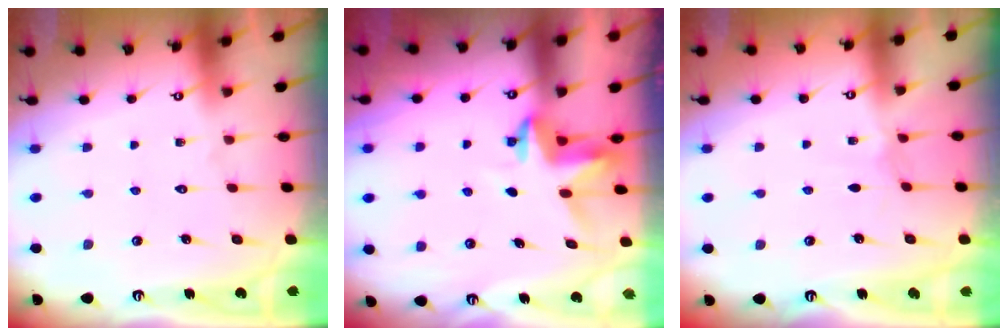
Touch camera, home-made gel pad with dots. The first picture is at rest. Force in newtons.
{"total": 3.9, "press": 3.9, "slide": 0.4}
{"total": 0.7, "press": 0.6, "slide": 0.3}